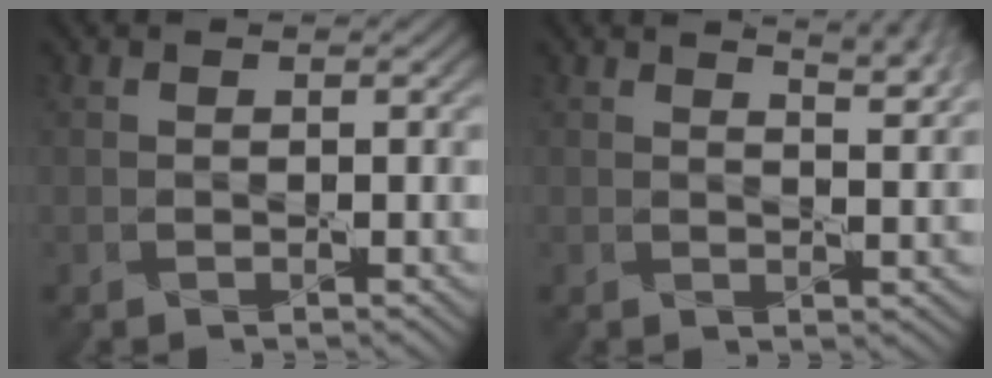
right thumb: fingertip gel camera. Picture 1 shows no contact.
{"total": 5.1, "force": [3.5, 1.3, 3.4], "torque": [-0.038, 0.006, 0.037]}